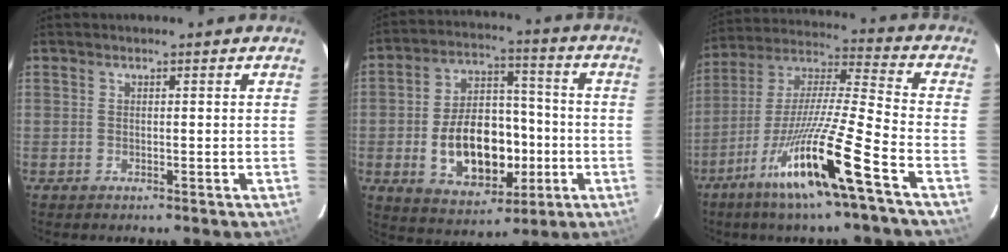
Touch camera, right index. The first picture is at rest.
{"total": 16.3, "force": [-3.7, 10.1, 12.2], "torque": [-0.232, 0.022, -0.039]}
{"total": 17.7, "force": [-10.3, -0.8, 14.4], "torque": [-0.275, -0.027, -0.194]}